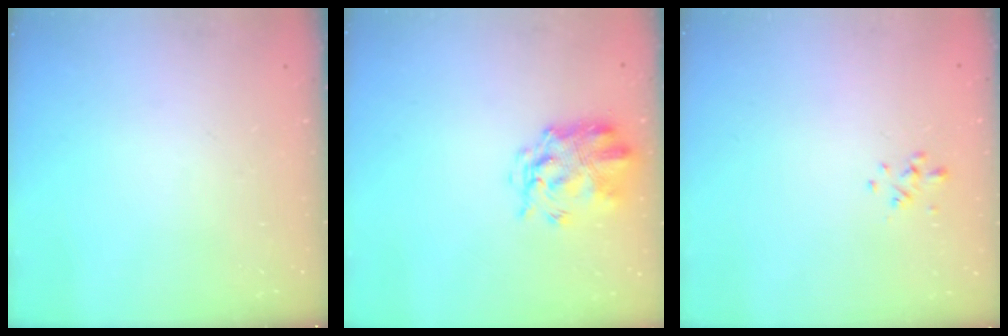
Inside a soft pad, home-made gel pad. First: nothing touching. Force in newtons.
{"total": 3.6, "press": 3.2, "slide": 1.6}
{"total": 0.8, "press": 0.6, "slide": 0.4}